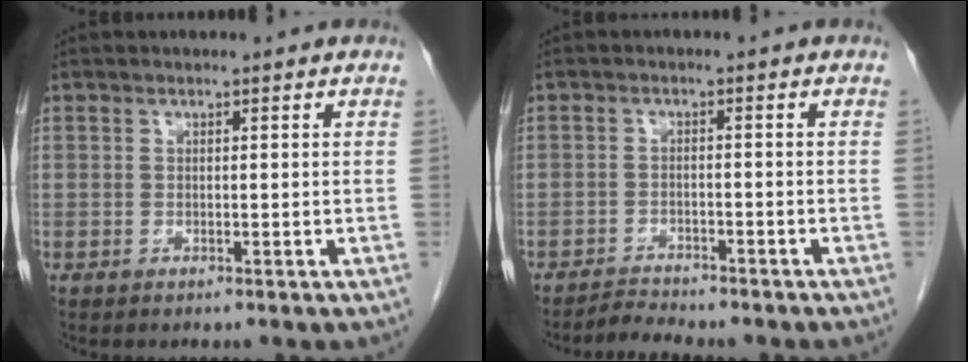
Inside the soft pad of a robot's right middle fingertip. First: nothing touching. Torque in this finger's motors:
{"motor_torque": [0.01, 0.00, 0.03, 0.00]}